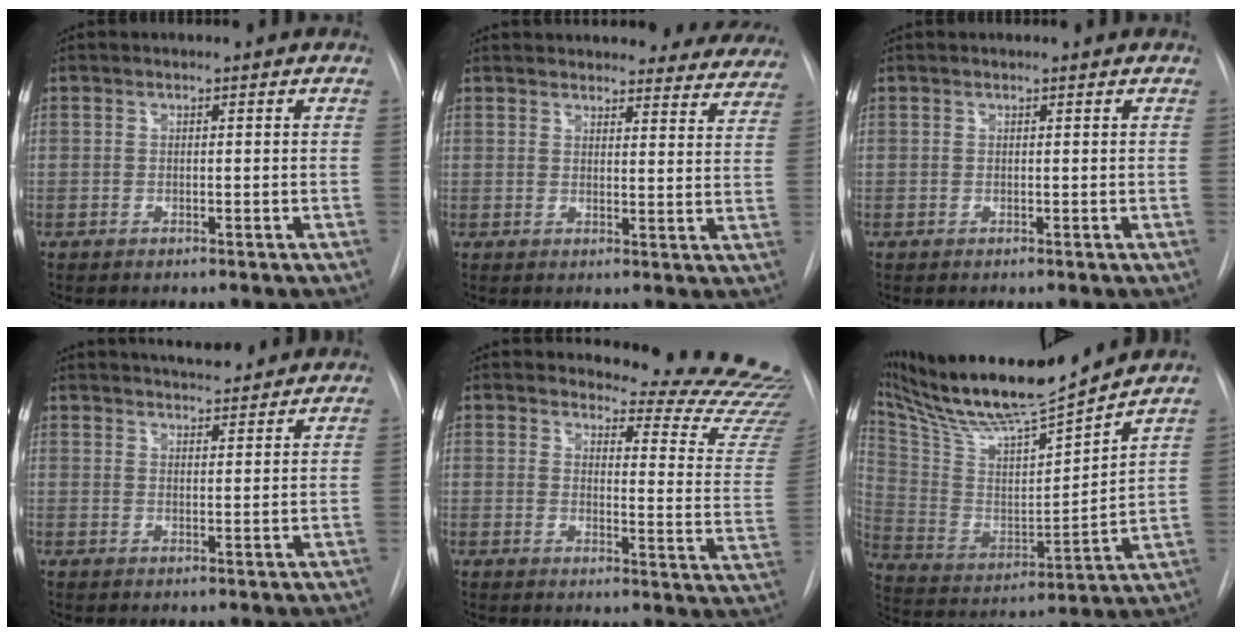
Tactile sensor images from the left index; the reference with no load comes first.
{"total": 22.5, "force": [21.0, 5.8, 5.5], "torque": [-0.072, -0.036, 0.237]}
{"total": 0.6, "force": [0.6, 0.0, 0.1], "torque": [-0.004, 0.002, 0.005]}
{"total": 7.8, "force": [7.2, 1.3, 2.5], "torque": [-0.040, 0.014, 0.101]}
{"total": 18.1, "force": [18.0, 0.9, 2.0], "torque": [-0.003, -0.160, 0.180]}
{"total": 19.4, "force": [17.4, 0.8, 8.5], "torque": [-0.161, -0.007, 0.303]}